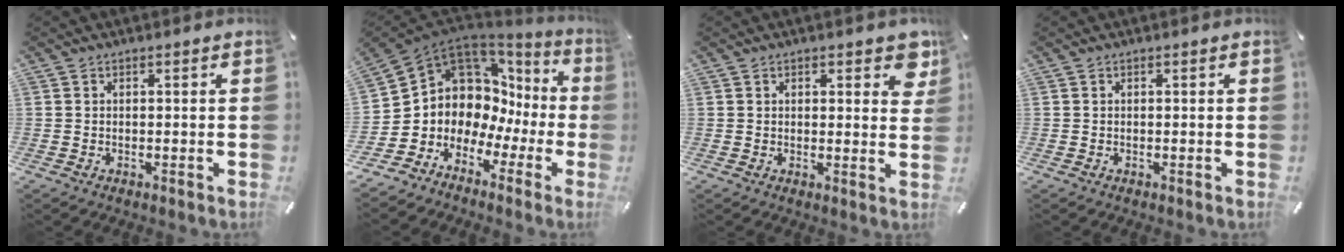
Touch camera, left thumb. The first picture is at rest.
{"total": 7.6, "force": [2.8, 6.9, 1.4], "torque": [-0.053, -0.070, 0.056]}
{"total": 4.6, "force": [2.5, 2.4, 3.0], "torque": [-0.025, -0.011, 0.037]}
{"total": 0.0}